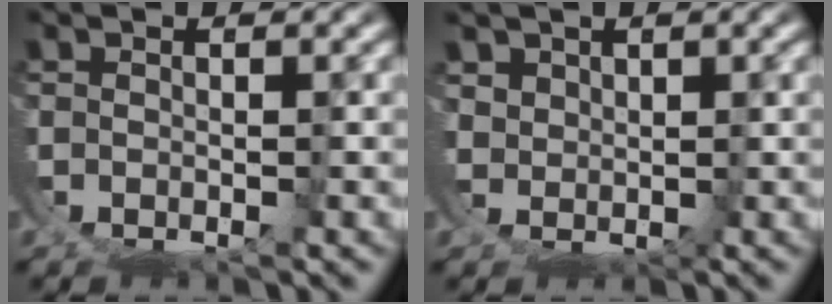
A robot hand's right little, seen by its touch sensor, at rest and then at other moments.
{"total": 1.9, "force": [1.7, 0.7, 0.6], "torque": [-0.018, -0.011, 0.047]}